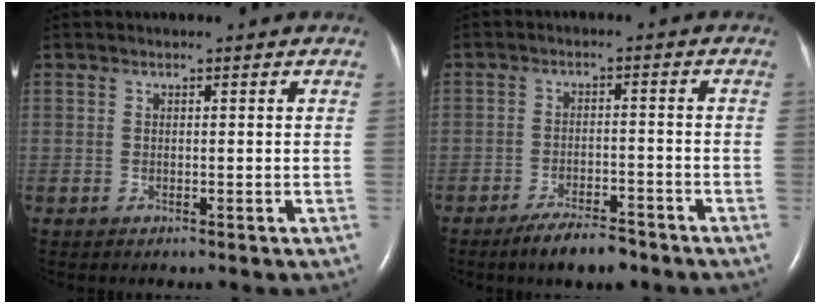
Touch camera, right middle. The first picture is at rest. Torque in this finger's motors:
{"motor_torque": [0.85, -0.81, 0.22, 0.04]}